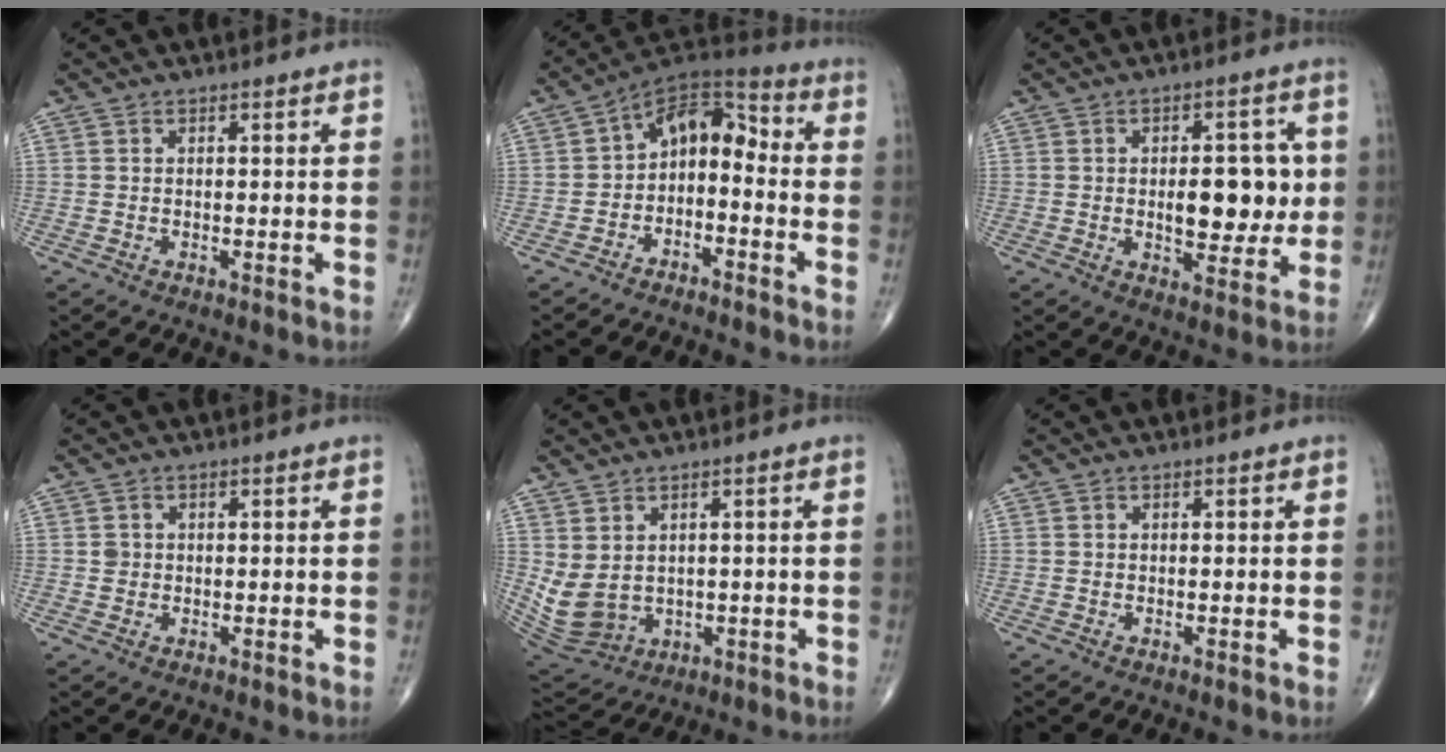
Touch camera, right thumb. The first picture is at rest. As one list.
[{"total": 10.2, "force": [-2.7, 6.4, 7.5], "torque": [-0.095, 0.069, -0.060]}, {"total": 11.4, "force": [0.2, 5.7, 9.9], "torque": [-0.104, 0.000, 0.010]}, {"total": 1.4, "force": [0.1, 1.3, 0.4], "torque": [-0.002, 0.001, 0.004]}, {"total": 8.8, "force": [0.8, 6.9, 5.4], "torque": [-0.100, -0.006, 0.045]}, {"total": 0.0}]